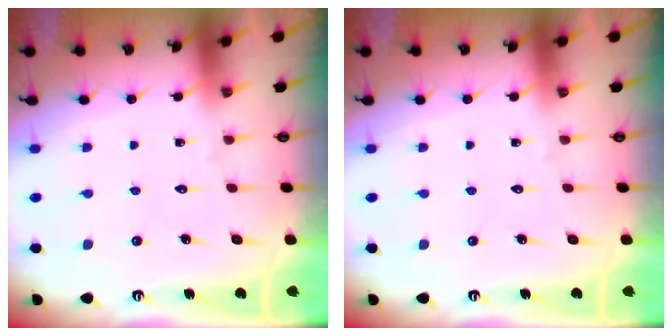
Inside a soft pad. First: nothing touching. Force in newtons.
{"total": 0.0}